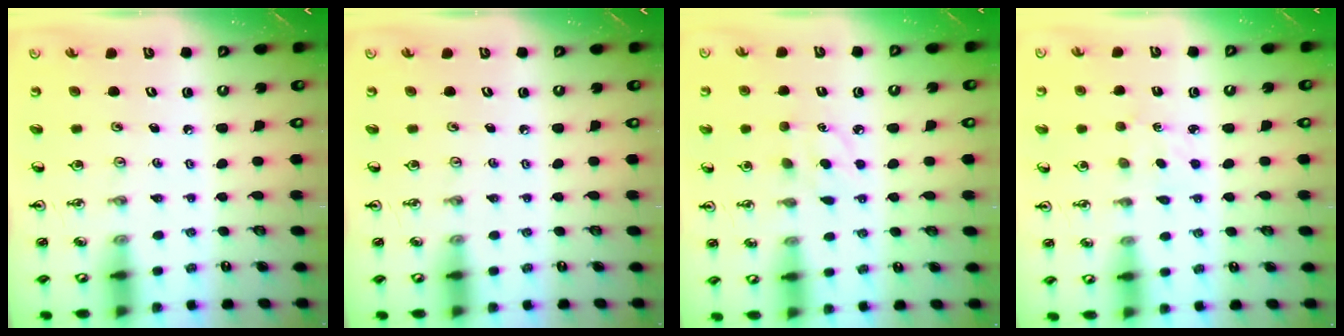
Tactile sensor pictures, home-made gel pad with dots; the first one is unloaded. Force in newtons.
{"total": 0.0}
{"total": 5.3, "press": 5.3, "slide": 0.6}
{"total": 1.6, "press": 1.6, "slide": 0.3}